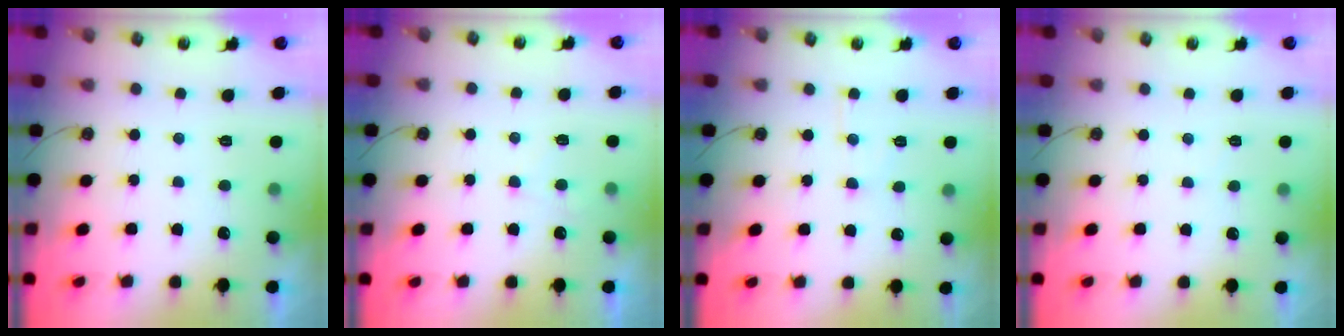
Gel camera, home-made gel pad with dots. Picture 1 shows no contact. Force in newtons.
{"total": 4.9, "press": 4.9, "slide": 0.7}
{"total": 6.7, "press": 6.7, "slide": 0.7}
{"total": 2.6, "press": 2.6, "slide": 0.3}